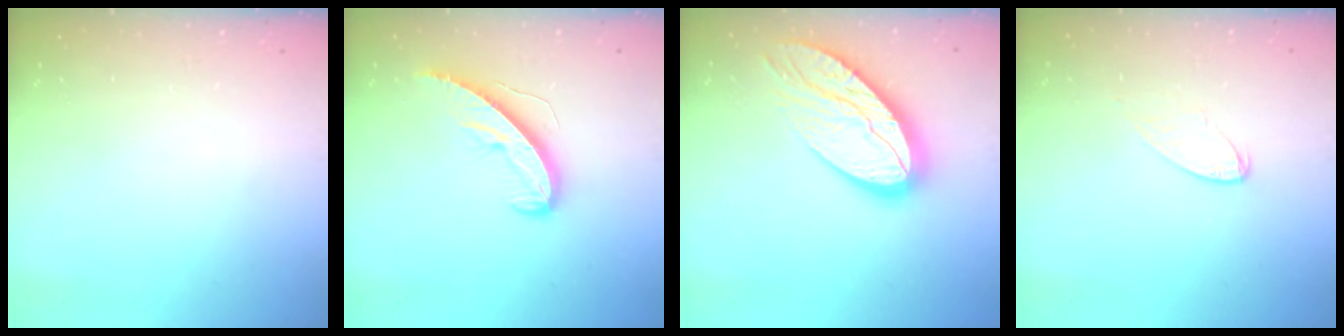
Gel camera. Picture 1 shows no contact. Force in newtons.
{"total": 8.8, "press": 8.8, "slide": 0.8}
{"total": 17.9, "press": 17.9, "slide": 1.4}
{"total": 5.8, "press": 5.8, "slide": 0.5}